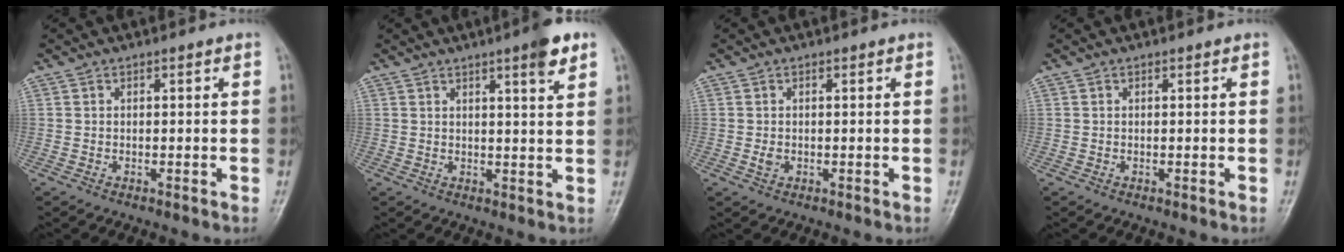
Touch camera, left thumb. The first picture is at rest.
{"total": 5.9, "force": [3.5, 0.7, 4.7], "torque": [-0.060, -0.017, 0.045]}
{"total": 1.2, "force": [-0.1, 0.9, 0.8], "torque": [-0.012, -0.001, -0.001]}
{"total": 0.0}